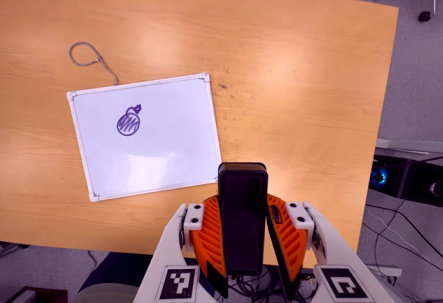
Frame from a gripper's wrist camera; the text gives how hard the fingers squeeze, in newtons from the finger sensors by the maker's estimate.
{"total": 8.3, "left": 6.6, "right": 9.9}